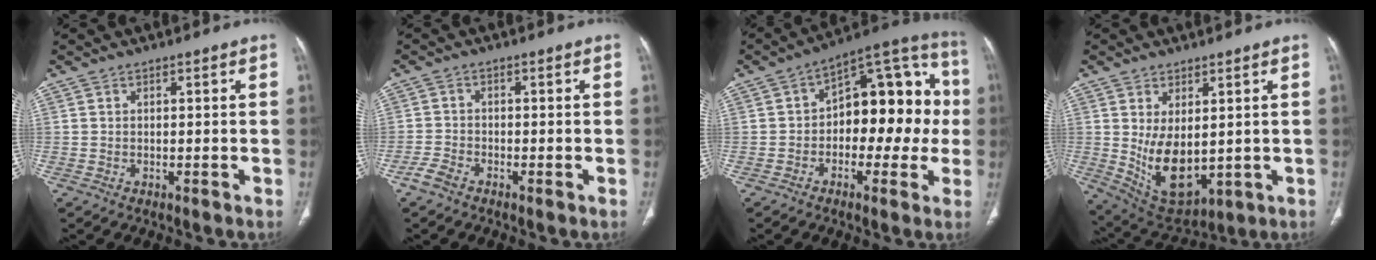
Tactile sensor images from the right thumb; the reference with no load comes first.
{"total": 2.6, "force": [-1.9, 1.1, 1.5], "torque": [-0.035, 0.003, -0.040]}
{"total": 18.2, "force": [-0.3, 10.4, 14.9], "torque": [-0.145, 0.055, -0.014]}
{"total": 11.2, "force": [0.4, 6.3, 9.3], "torque": [-0.144, -0.018, 0.038]}